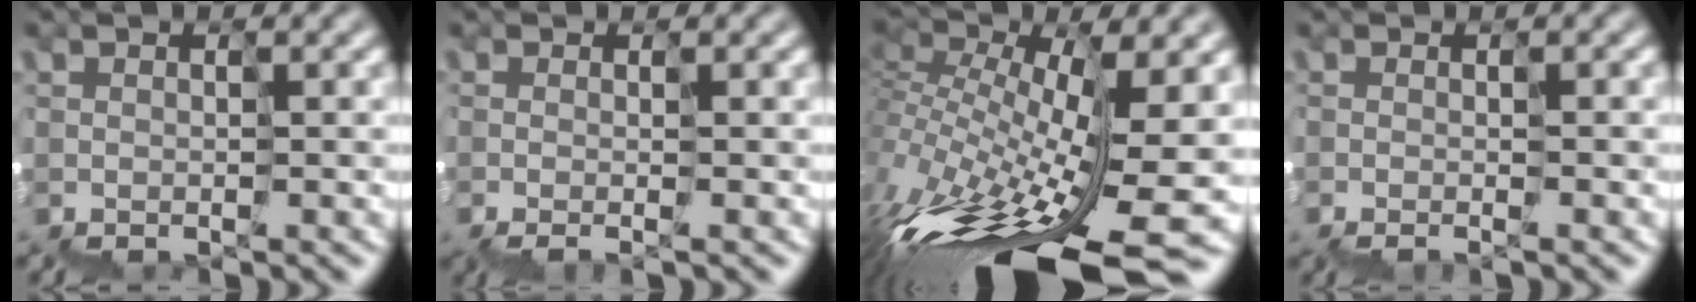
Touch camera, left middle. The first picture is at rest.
{"total": 1.4, "force": [0.3, -0.8, -1.0], "torque": [0.025, -0.001, -0.001]}
{"total": 11.0, "force": [-4.9, 3.4, 9.2], "torque": [-0.212, 0.009, -0.088]}
{"total": 1.2, "force": [0.0, -0.7, -1.0], "torque": [0.023, 0.000, -0.002]}